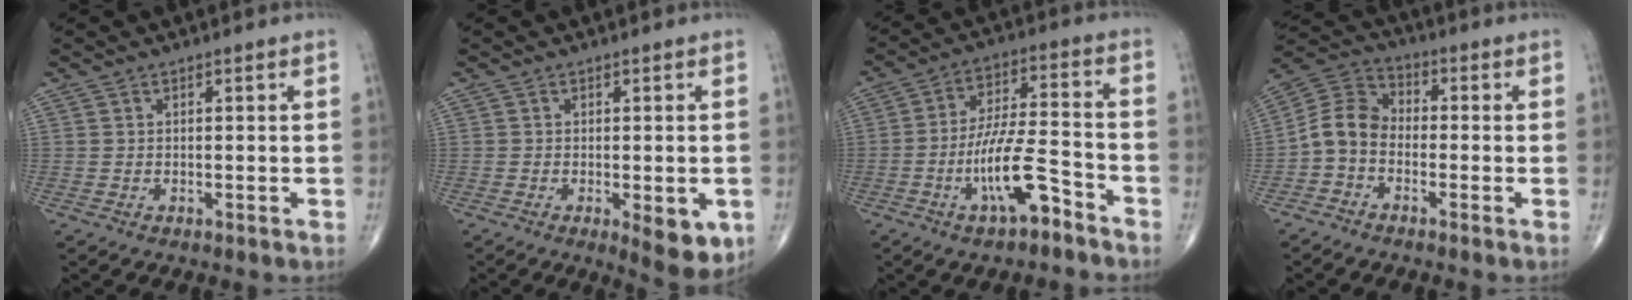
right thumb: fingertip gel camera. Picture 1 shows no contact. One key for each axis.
{"total": 7.3, "fx": -2.2, "fy": 2.7, "fz": 6.4, "tx": -0.068, "ty": -0.012, "tz": -0.025}
{"total": 11.9, "fx": -6.1, "fy": 3.5, "fz": 9.6, "tx": -0.177, "ty": 0.046, "tz": -0.105}
{"total": 7.4, "fx": -2.2, "fy": 5.4, "fz": 4.5, "tx": -0.076, "ty": 0.036, "tz": -0.062}